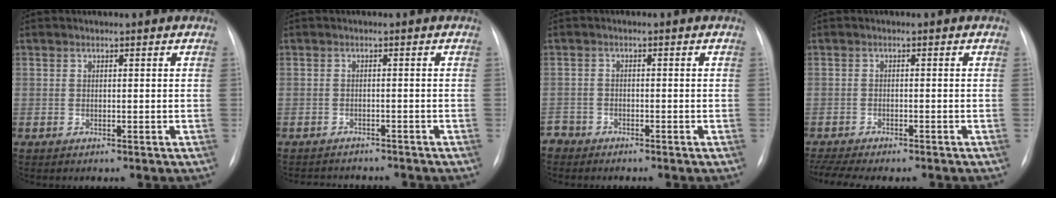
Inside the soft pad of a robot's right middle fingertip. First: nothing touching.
{"total": 5.7, "force": [-5.3, 1.6, 1.1], "torque": [-0.010, -0.001, -0.068]}
{"total": 2.3, "force": [-2.0, 1.0, -0.5], "torque": [0.008, 0.001, -0.038]}
{"total": 8.7, "force": [-7.5, 1.8, 4.0], "torque": [-0.063, 0.003, -0.109]}